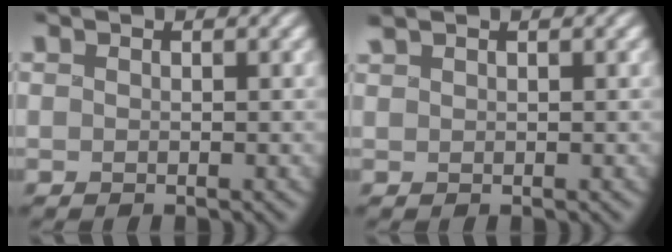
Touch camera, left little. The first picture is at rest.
{"total": 0.8, "force": [0.6, 0.1, 0.4], "torque": [-0.010, 0.008, 0.017]}